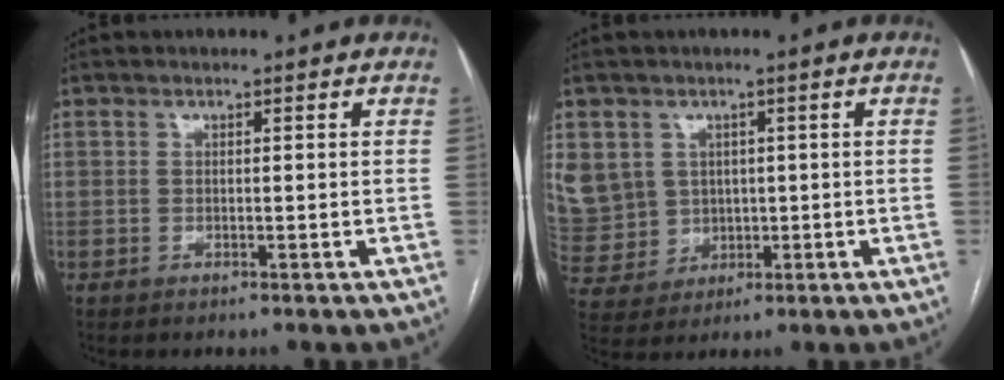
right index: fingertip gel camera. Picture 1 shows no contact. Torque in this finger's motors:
{"motor_torque": [2.14, 0.00, 1.05, 0.21]}